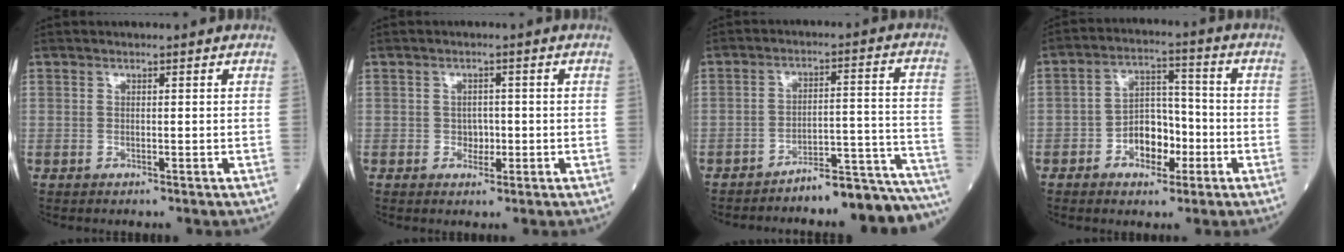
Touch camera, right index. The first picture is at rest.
{"total": 2.0, "force": [-0.4, 1.6, 1.2], "torque": [-0.011, 0.005, -0.003]}
{"total": 14.6, "force": [-14.0, 0.4, 3.9], "torque": [-0.015, 0.048, -0.188]}
{"total": 7.5, "force": [-2.7, 4.4, 5.4], "torque": [-0.092, 0.022, -0.045]}